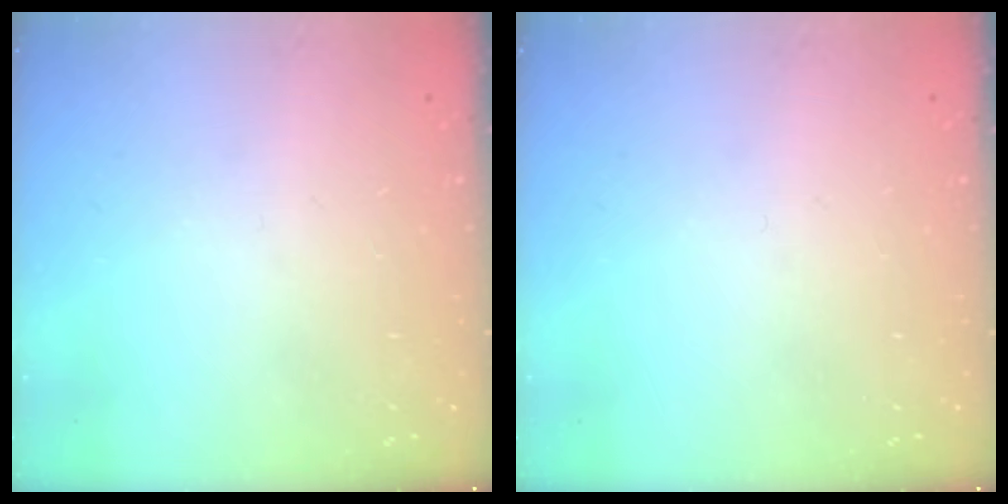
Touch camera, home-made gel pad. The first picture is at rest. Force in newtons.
{"total": 0.0}